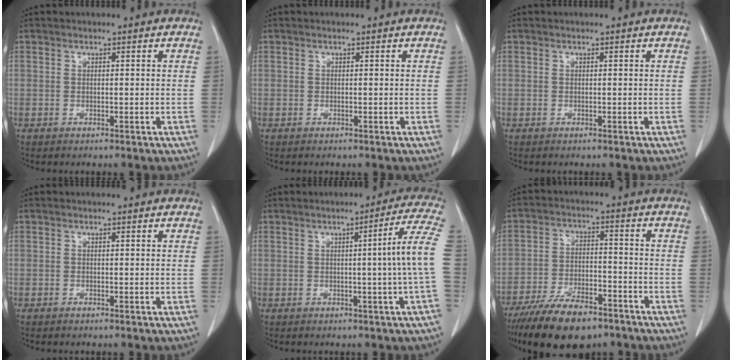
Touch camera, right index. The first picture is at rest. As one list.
[{"total": 0.0}, {"total": 0.0}, {"total": 0.0}, {"total": 8.0, "force": [-0.3, -2.0, 7.7], "torque": [-0.095, 0.004, -0.004]}, {"total": 13.0, "force": [-9.7, 4.5, 7.5], "torque": [-0.130, -0.013, -0.167]}]